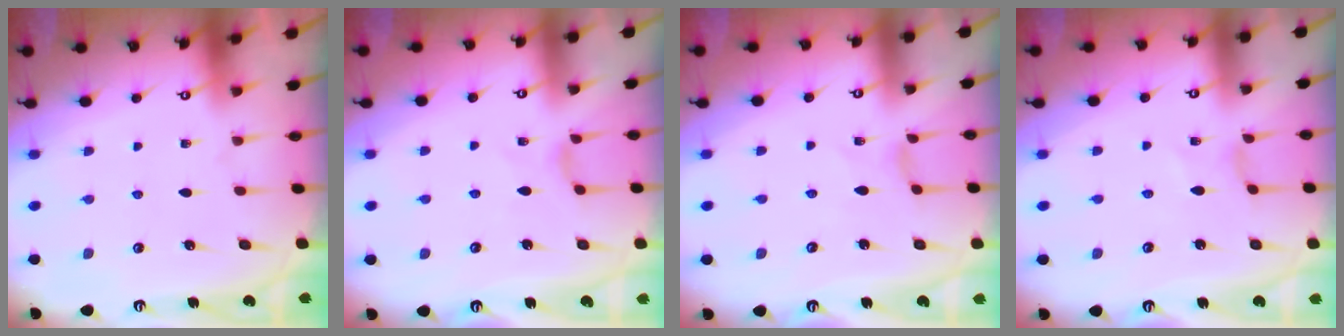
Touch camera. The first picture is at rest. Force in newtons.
{"total": 1.7, "press": 1.6, "slide": 0.4}
{"total": 0.6, "press": 0.6, "slide": 0.2}
{"total": 0.0}